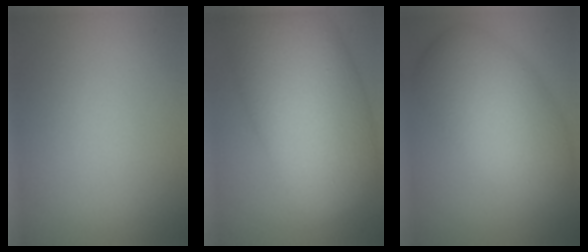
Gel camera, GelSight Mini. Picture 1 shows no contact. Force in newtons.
{"total": 13.4, "press": 13.4, "slide": 0.4}
{"total": 7.2, "press": 7.2, "slide": 0.1}